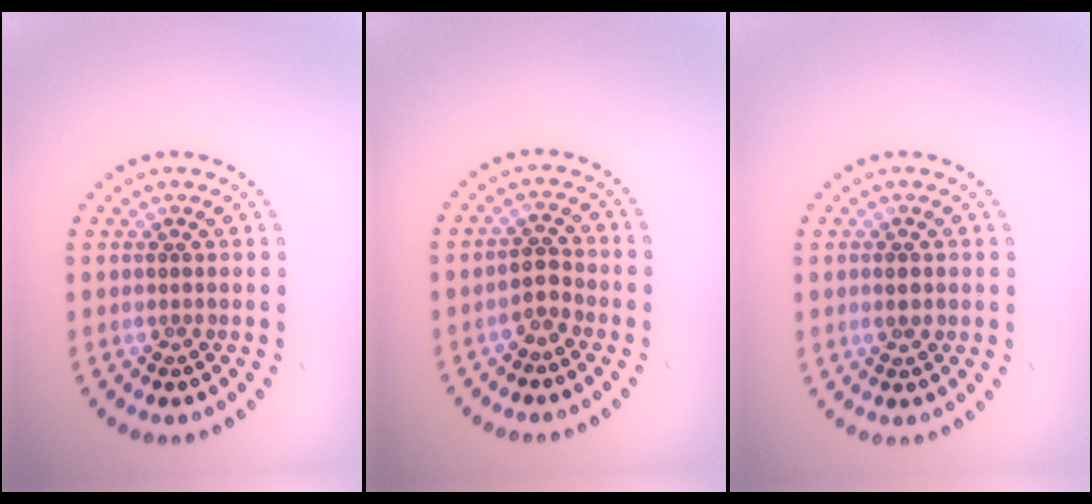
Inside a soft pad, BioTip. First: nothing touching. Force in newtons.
{"total": 1.7, "press": 1.6, "slide": 0.6}
{"total": 1.7, "press": 1.7, "slide": 0.0}